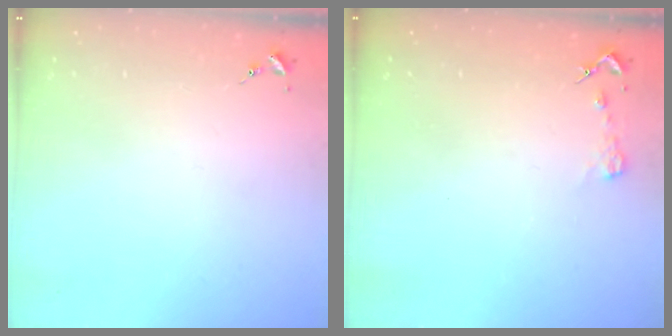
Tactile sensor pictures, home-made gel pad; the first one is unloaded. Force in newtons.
{"total": 3.4, "press": 3.3, "slide": 0.3}